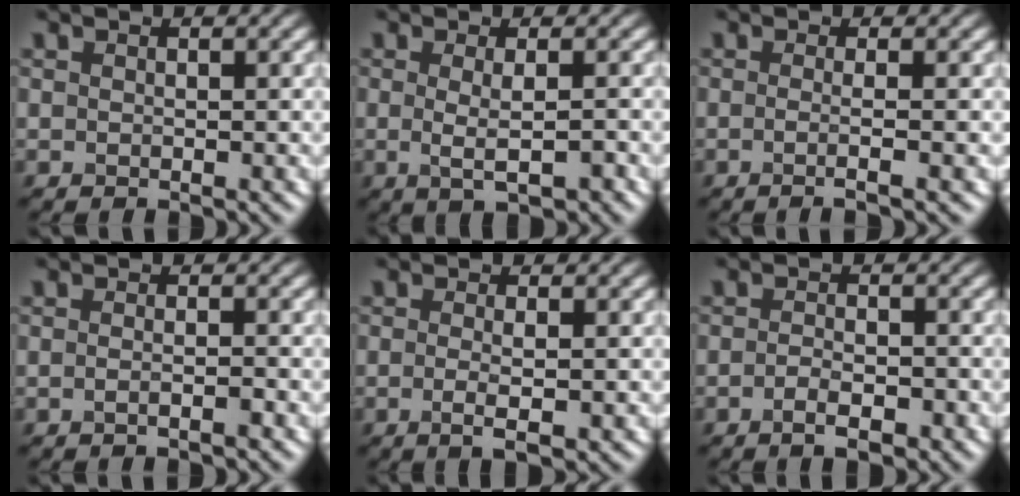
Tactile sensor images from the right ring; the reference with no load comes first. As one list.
[{"total": 2.6, "force": [-0.2, 0.6, 2.6], "torque": [-0.044, -0.007, 0.000]}, {"total": 2.7, "force": [-0.3, 1.0, 2.5], "torque": [-0.025, -0.005, -0.024]}, {"total": 1.6, "force": [-0.5, 0.6, 1.4], "torque": [-0.008, -0.004, -0.015]}, {"total": 2.4, "force": [-0.4, 0.7, 2.3], "torque": [-0.038, -0.007, -0.007]}, {"total": 2.3, "force": [-1.1, 0.8, 1.8], "torque": [-0.034, -0.002, -0.020]}]